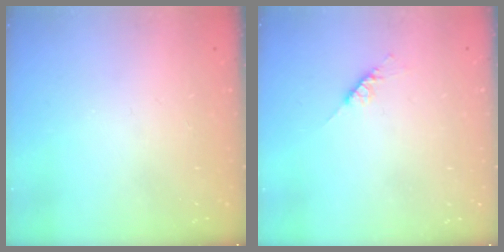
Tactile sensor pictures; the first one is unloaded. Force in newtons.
{"total": 4.7, "press": 4.6, "slide": 0.5}